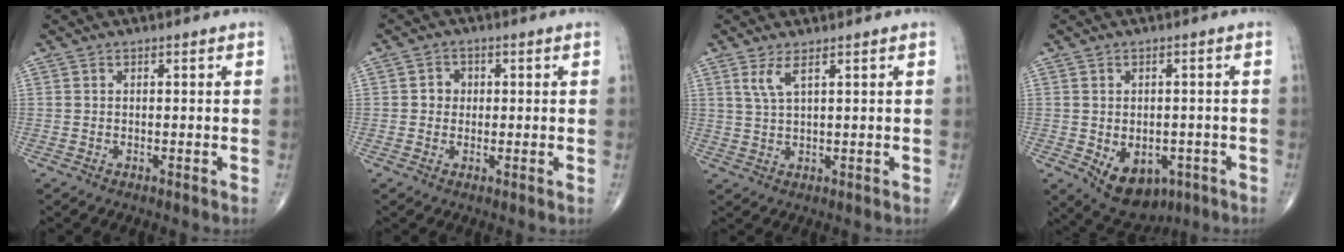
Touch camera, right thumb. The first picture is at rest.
{"total": 2.7, "force": [0.2, 2.5, 1.0], "torque": [0.003, 0.006, -0.001]}
{"total": 3.3, "force": [1.8, 0.7, 2.7], "torque": [-0.064, -0.007, 0.043]}
{"total": 10.3, "force": [-4.0, 6.9, 6.4], "torque": [-0.074, 0.005, -0.042]}